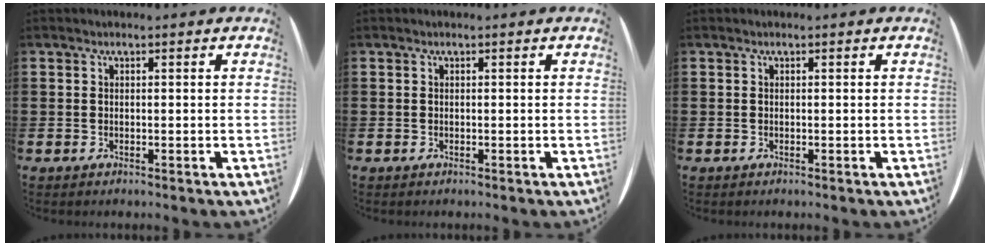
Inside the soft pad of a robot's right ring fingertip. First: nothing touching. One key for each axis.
{"total": 0.0}
{"total": 0.0}